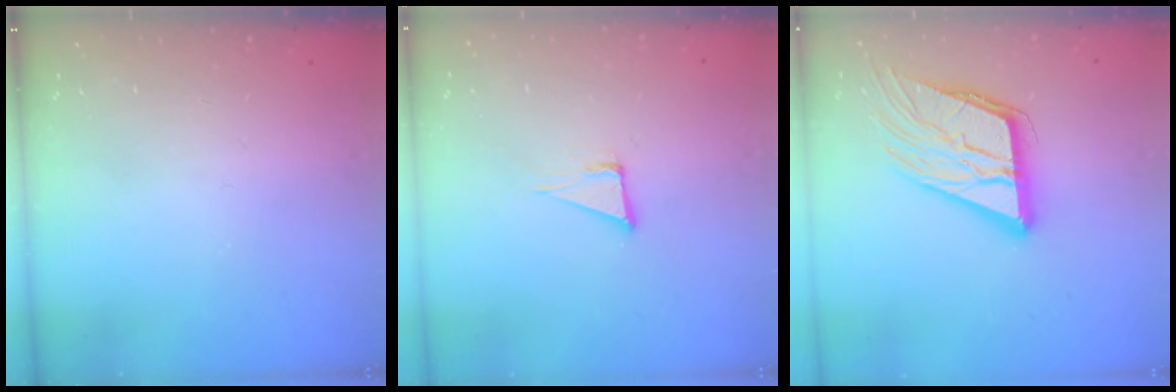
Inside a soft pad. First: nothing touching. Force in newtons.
{"total": 5.7, "press": 4.6, "slide": 3.2}
{"total": 16.2, "press": 15.9, "slide": 2.9}